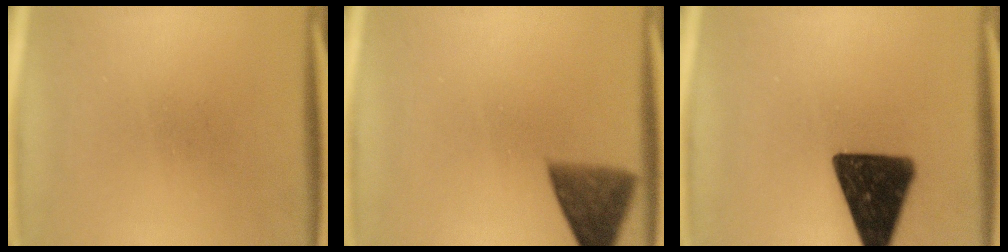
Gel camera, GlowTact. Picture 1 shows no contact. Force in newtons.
{"total": 7.4}
{"total": 16.3}